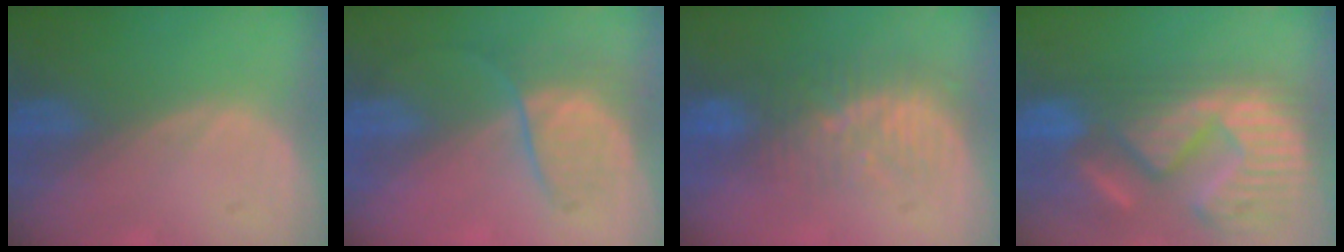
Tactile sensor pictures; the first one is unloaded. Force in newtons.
{"total": 6.3, "press": 6.0, "slide": 2.0}
{"total": 8.1, "press": 7.7, "slide": 2.7}
{"total": 15.4, "press": 12.6, "slide": 8.8}